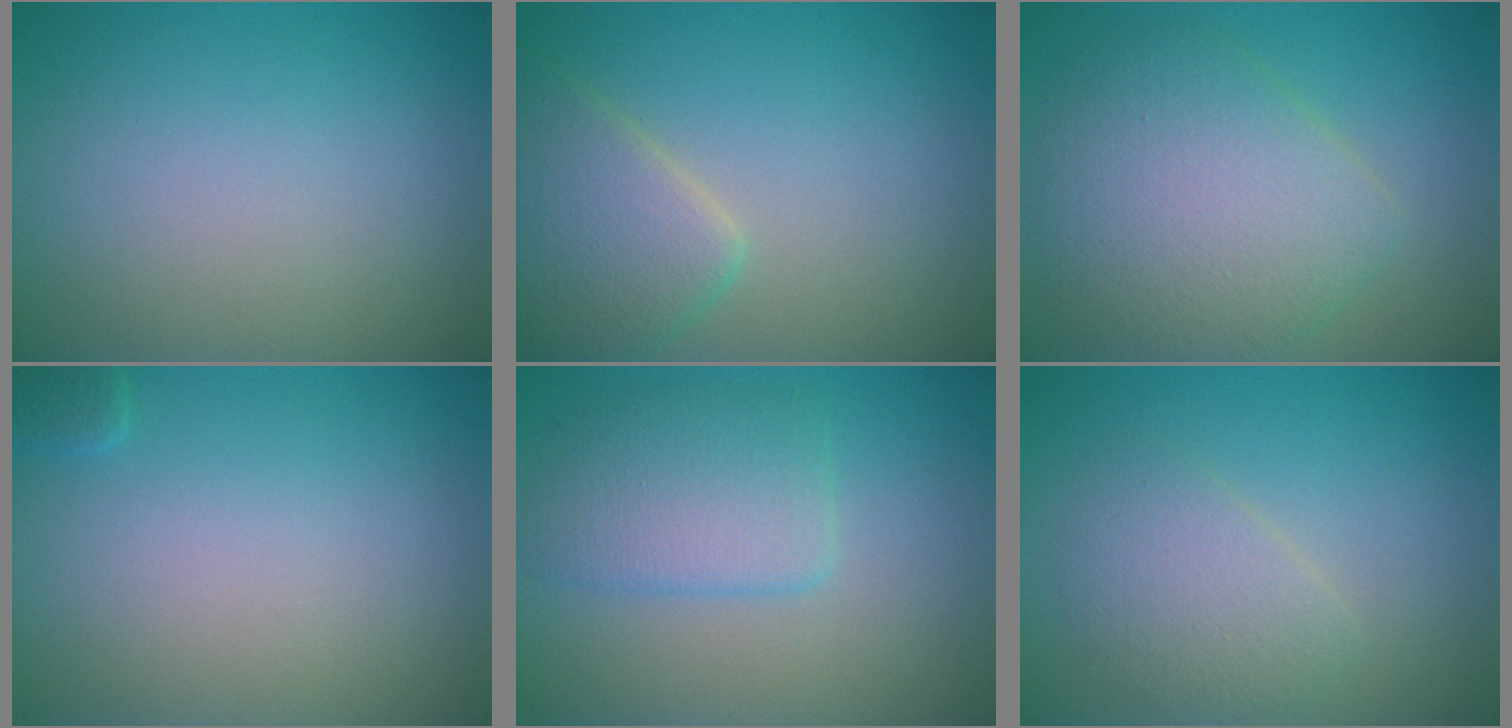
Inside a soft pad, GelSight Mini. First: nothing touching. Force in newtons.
{"total": 4.7, "press": 4.7, "slide": 0.1}
{"total": 7.2, "press": 7.2, "slide": 0.2}
{"total": 0.8, "press": 0.8, "slide": 0.1}
{"total": 3.7, "press": 3.7, "slide": 0.1}
{"total": 2.8, "press": 2.8, "slide": 0.0}